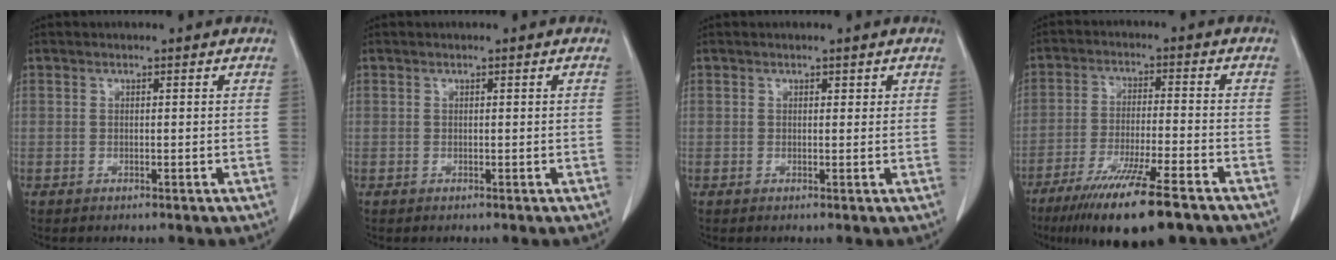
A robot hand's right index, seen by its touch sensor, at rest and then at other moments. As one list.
[{"total": 0.0}, {"total": 0.7, "force": [0.4, 0.5, 0.3], "torque": [0.004, 0.000, 0.003]}, {"total": 14.5, "force": [-10.1, 1.3, 10.3], "torque": [-0.173, -0.039, -0.166]}]